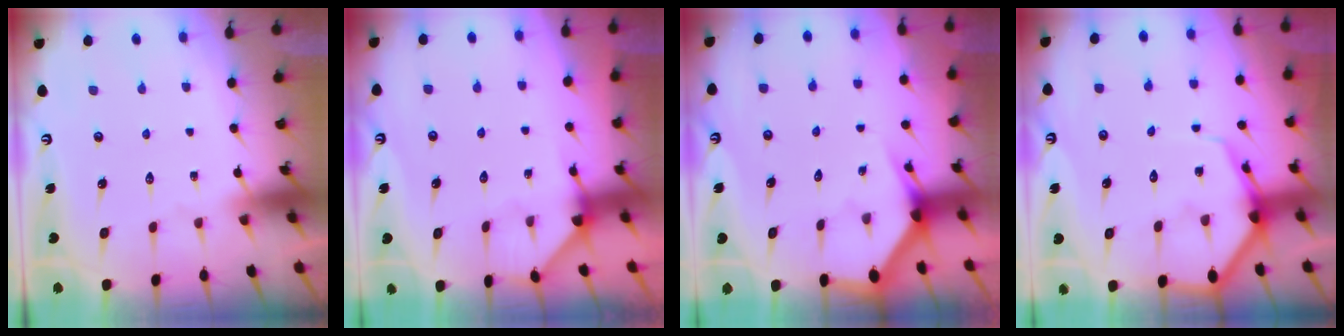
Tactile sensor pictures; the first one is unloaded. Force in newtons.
{"total": 2.5, "press": 2.5, "slide": 0.2}
{"total": 3.0, "press": 3.0, "slide": 0.1}
{"total": 7.3, "press": 7.3, "slide": 0.7}